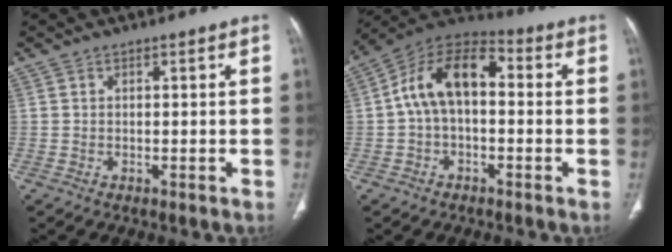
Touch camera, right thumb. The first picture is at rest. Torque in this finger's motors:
{"motor_torque": [0.17, 0.19, 0.61, -0.33, 0.13]}